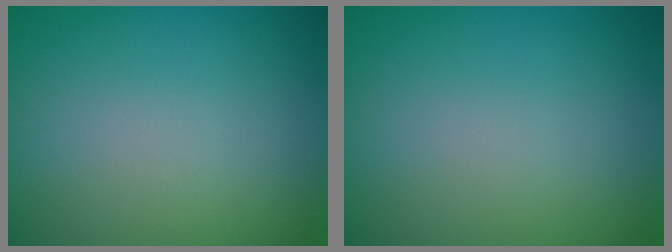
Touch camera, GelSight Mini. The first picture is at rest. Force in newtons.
{"total": 0.0}